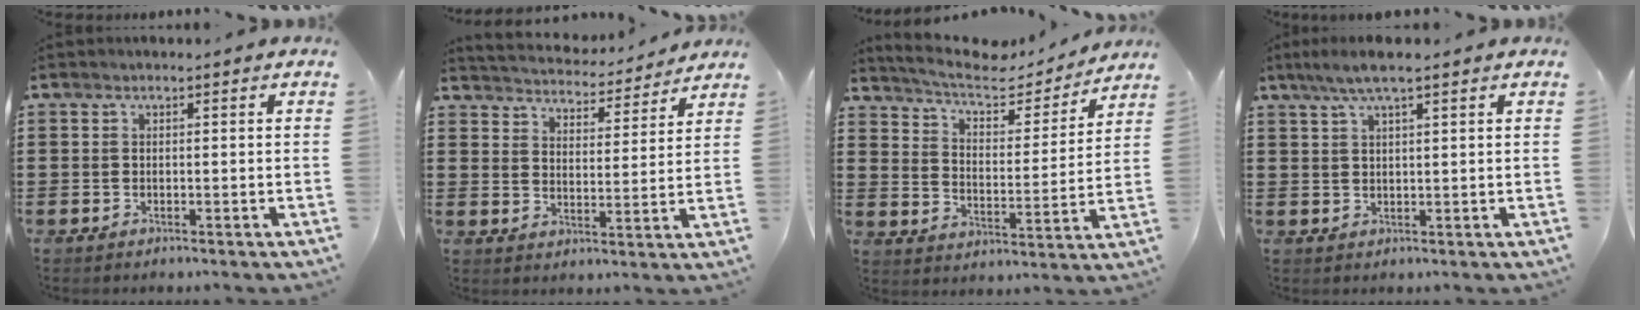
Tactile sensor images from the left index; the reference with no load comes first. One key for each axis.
{"total": 4.2, "fx": 4.2, "fy": 0.0, "fz": -0.1, "tx": -0.024, "ty": -0.035, "tz": 0.068}
{"total": 6.1, "fx": 5.5, "fy": 1.7, "fz": 2.3, "tx": -0.073, "ty": -0.031, "tz": 0.088}
{"total": 4.2, "fx": 2.8, "fy": 0.4, "fz": 3.1, "tx": -0.063, "ty": 0.003, "tz": 0.049}